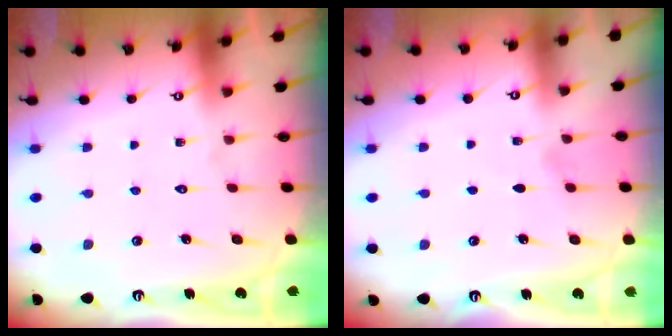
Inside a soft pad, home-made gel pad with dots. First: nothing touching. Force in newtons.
{"total": 4.6, "press": 4.0, "slide": 2.3}